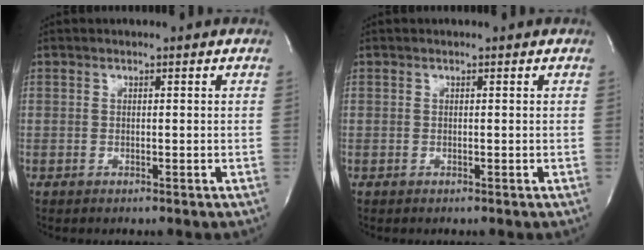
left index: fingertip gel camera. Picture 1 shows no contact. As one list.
[{"total": 0.0}]